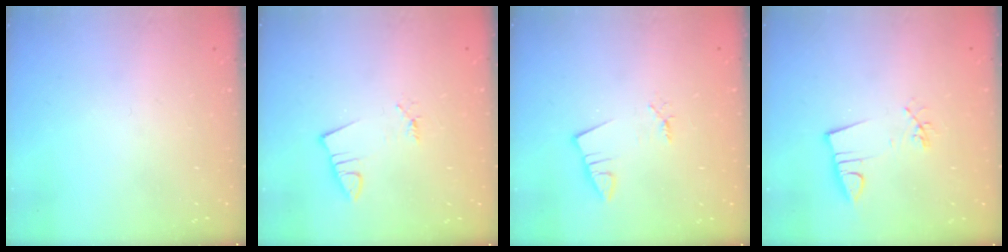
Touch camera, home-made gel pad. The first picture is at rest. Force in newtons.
{"total": 1.0, "press": 1.0, "slide": 0.0}
{"total": 1.4, "press": 1.4, "slide": 0.1}
{"total": 3.4, "press": 1.9, "slide": 2.8}